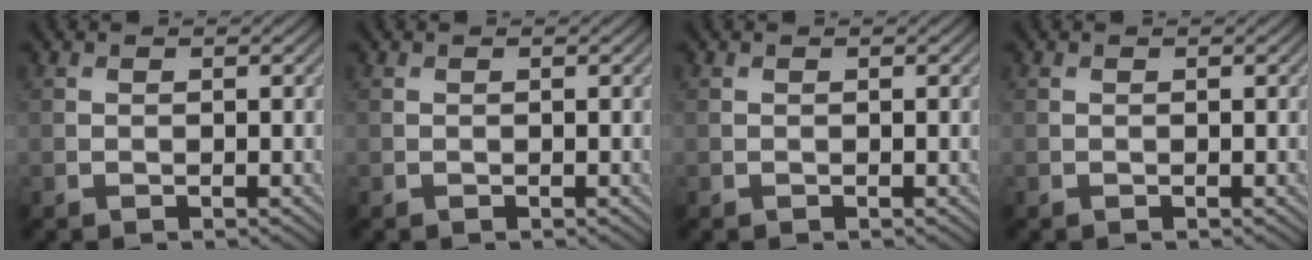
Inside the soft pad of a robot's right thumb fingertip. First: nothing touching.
{"total": 0.0}
{"total": 0.0}
{"total": 0.0}